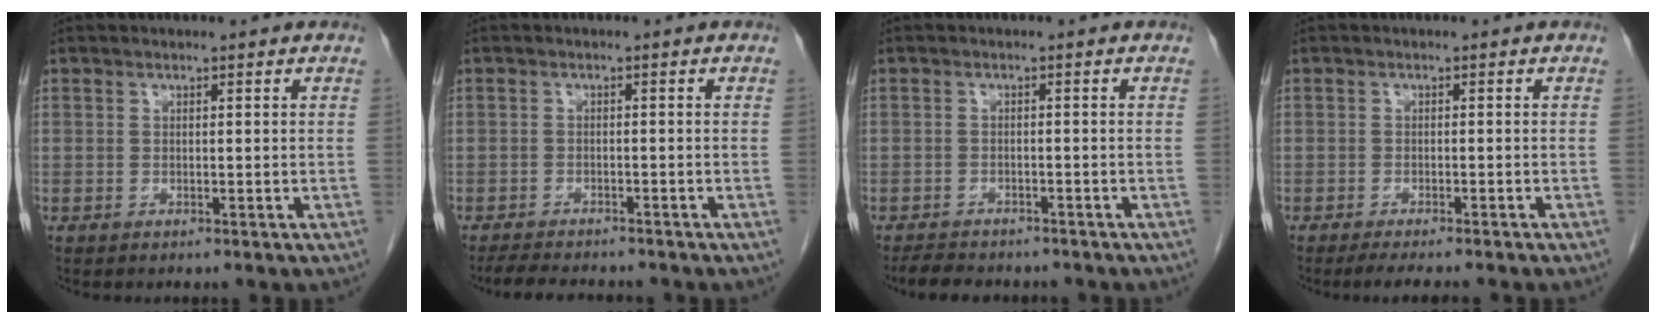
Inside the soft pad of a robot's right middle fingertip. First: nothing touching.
{"total": 6.4, "force": [-5.8, 1.3, 2.4], "torque": [-0.038, -0.012, -0.087]}
{"total": 6.0, "force": [-5.2, 2.0, 2.1], "torque": [-0.038, -0.008, -0.072]}
{"total": 5.2, "force": [-4.3, 0.1, 2.8], "torque": [-0.032, -0.010, -0.062]}